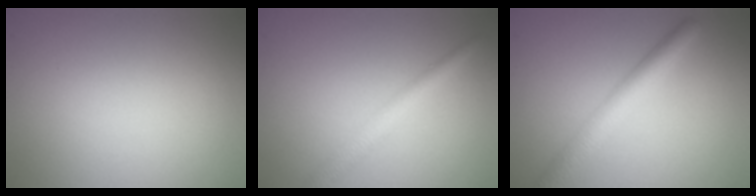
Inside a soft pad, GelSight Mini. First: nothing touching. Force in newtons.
{"total": 2.8, "press": 2.8, "slide": 0.0}
{"total": 4.1, "press": 4.1, "slide": 0.1}